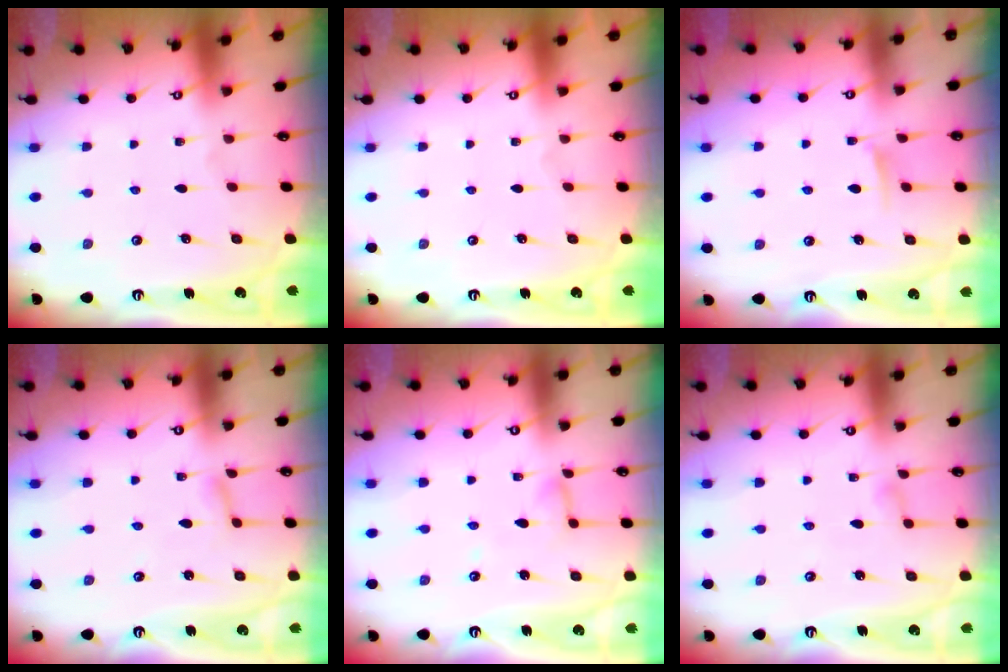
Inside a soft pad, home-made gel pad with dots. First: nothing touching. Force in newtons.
{"total": 0.0}
{"total": 5.7, "press": 5.6, "slide": 0.9}
{"total": 2.5, "press": 2.5, "slide": 0.4}
{"total": 5.0, "press": 5.0, "slide": 0.3}
{"total": 4.7, "press": 4.7, "slide": 0.5}